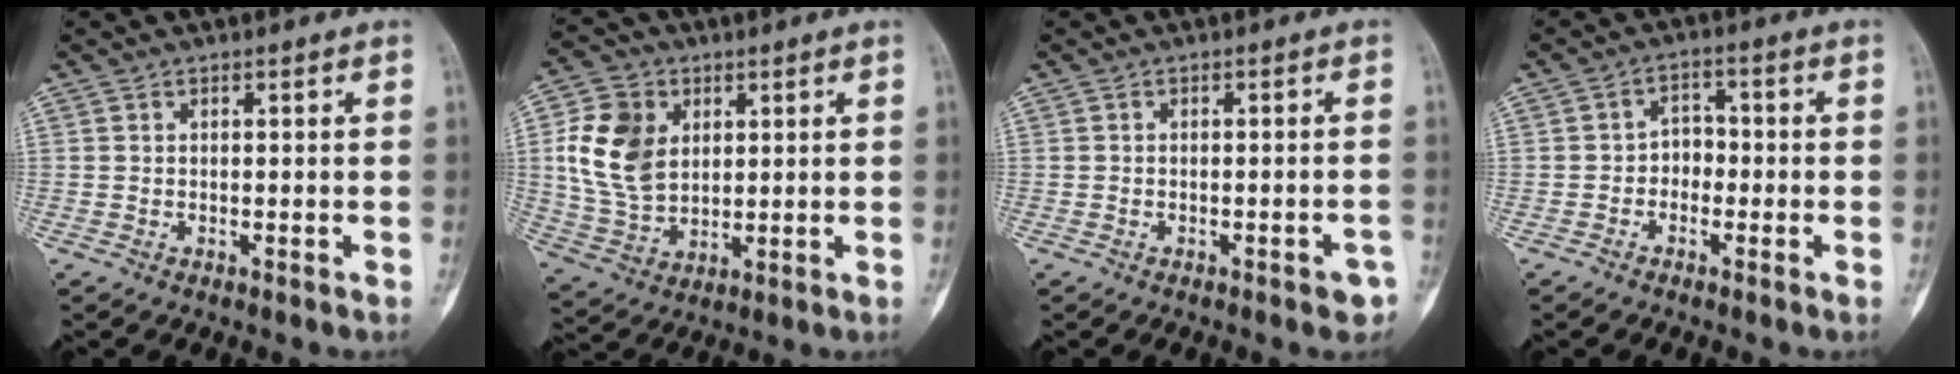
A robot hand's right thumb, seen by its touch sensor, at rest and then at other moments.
{"total": 13.2, "force": [3.1, 9.8, 8.2], "torque": [-0.134, -0.005, 0.063]}
{"total": 2.9, "force": [-1.8, 1.1, 2.1], "torque": [-0.013, 0.015, -0.018]}
{"total": 3.6, "force": [-1.1, 3.0, 1.8], "torque": [-0.001, 0.022, -0.028]}